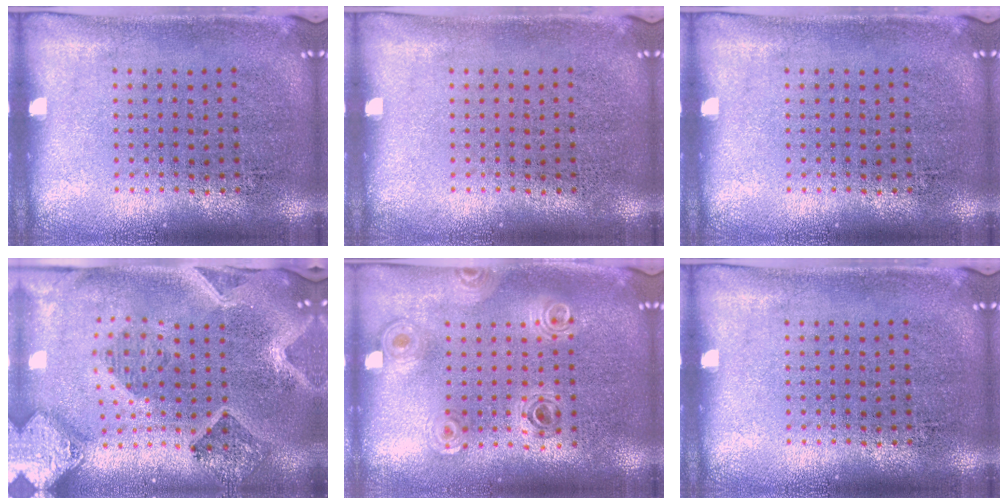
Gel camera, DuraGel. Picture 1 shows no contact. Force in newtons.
{"total": 0.0}
{"total": 0.0}
{"total": 2.8, "press": 2.5, "slide": 1.3}
{"total": 0.9, "press": 0.9, "slide": 0.2}
{"total": 0.0}